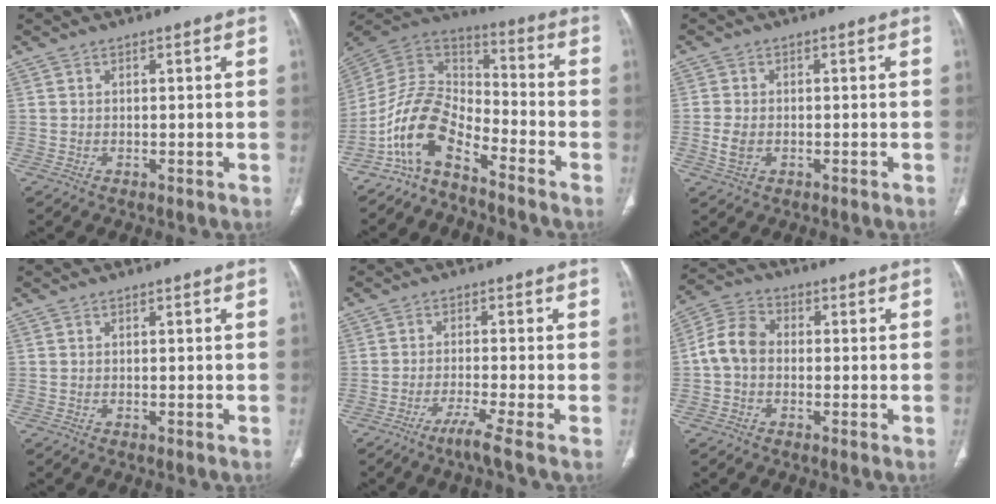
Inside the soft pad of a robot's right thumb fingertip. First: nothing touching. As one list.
[{"total": 12.1, "force": [-8.3, 5.4, 7.0], "torque": [-0.127, 0.089, -0.167]}, {"total": 3.4, "force": [-0.8, 2.4, 2.2], "torque": [-0.048, 0.004, -0.012]}, {"total": 0.0}, {"total": 4.3, "force": [-2.8, -1.2, 3.0], "torque": [-0.069, -0.003, -0.061]}, {"total": 7.3, "force": [-0.6, 5.6, 4.7], "torque": [-0.081, 0.024, -0.024]}]